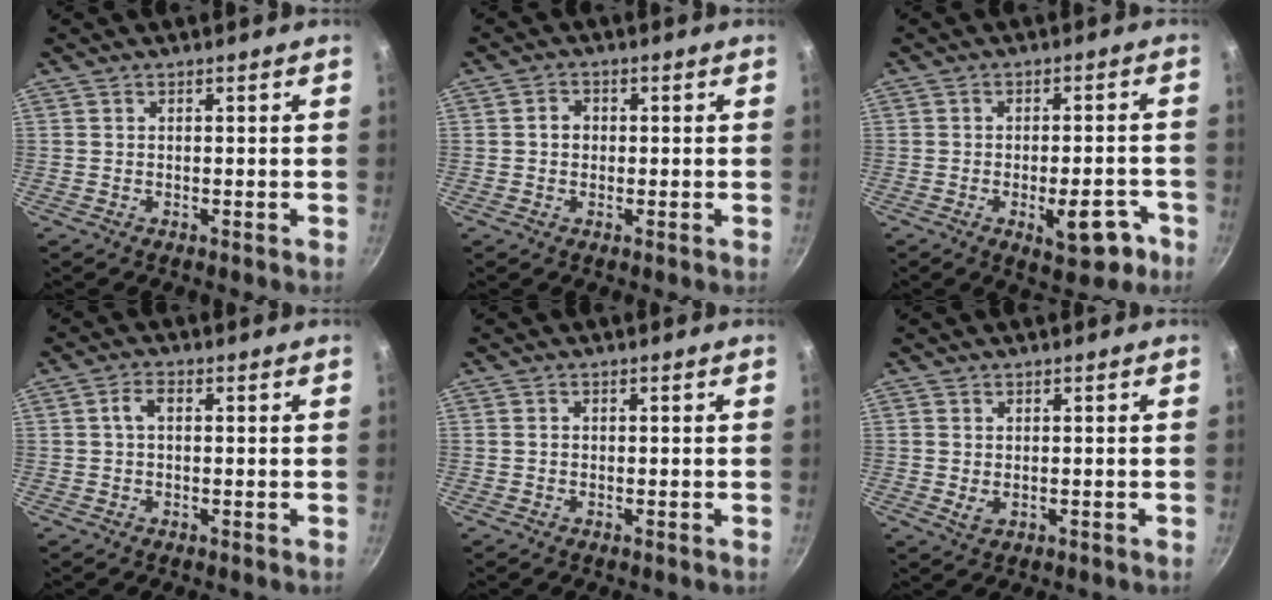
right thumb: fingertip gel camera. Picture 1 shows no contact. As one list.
[{"total": 2.5, "force": [0.1, 2.2, 1.2], "torque": [-0.008, 0.006, -0.001]}, {"total": 9.0, "force": [-4.0, 4.1, 7.0], "torque": [-0.061, 0.021, -0.044]}, {"total": 2.4, "force": [0.2, 1.4, 2.0], "torque": [-0.037, 0.008, 0.001]}, {"total": 0.5, "force": [-0.1, 0.5, 0.2], "torque": [-0.003, 0.003, -0.001]}, {"total": 2.0, "force": [-0.2, 1.4, 1.3], "torque": [-0.022, -0.005, -0.001]}]